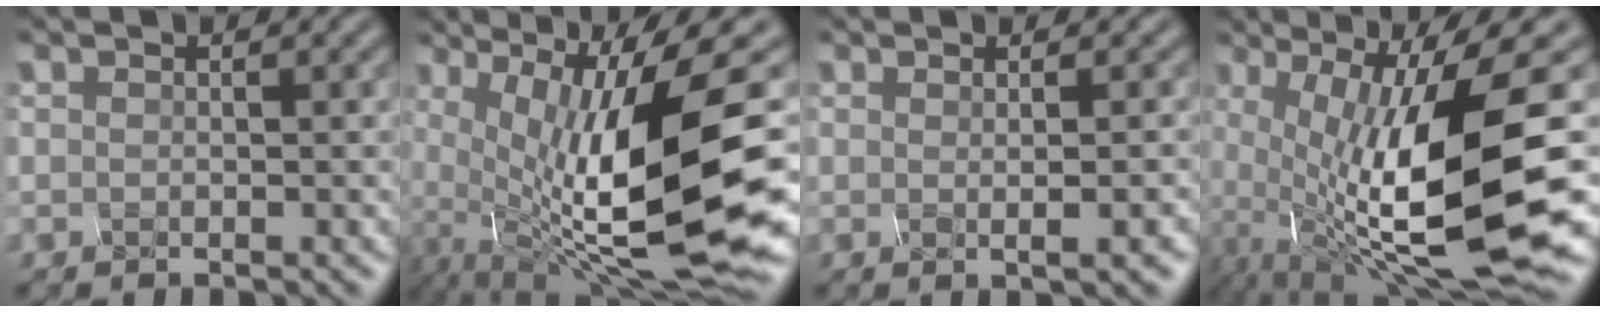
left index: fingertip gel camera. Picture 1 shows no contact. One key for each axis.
{"total": 12.8, "fx": -1.2, "fy": 3.0, "fz": 12.3, "tx": -0.232, "ty": -0.018, "tz": 0.006}
{"total": 2.9, "fx": -0.1, "fy": 0.9, "fz": 2.8, "tx": -0.016, "ty": 0.015, "tz": 0.001}
{"total": 12.7, "fx": -1.7, "fy": 2.6, "fz": 12.3, "tx": -0.235, "ty": -0.015, "tz": -0.002}